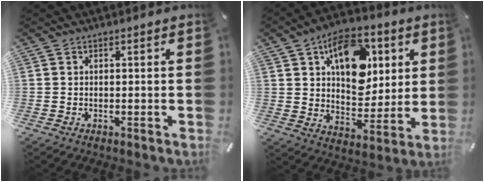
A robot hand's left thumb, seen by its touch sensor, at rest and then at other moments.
{"total": 16.5, "force": [6.6, 11.3, 9.9], "torque": [-0.132, -0.018, 0.118]}